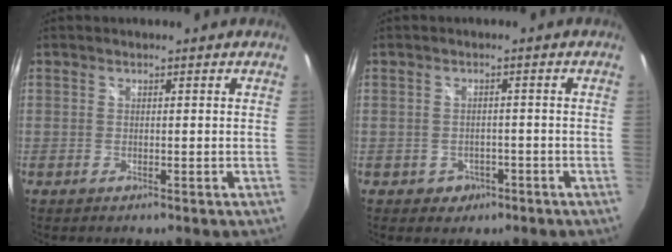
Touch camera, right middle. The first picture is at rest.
{"total": 3.5, "force": [-1.6, 3.1, 0.6], "torque": [-0.022, 0.003, -0.015]}